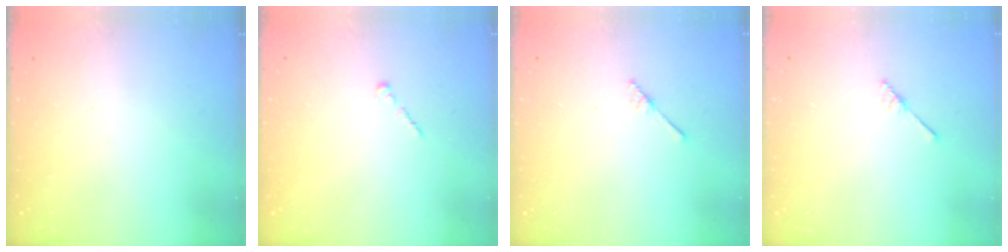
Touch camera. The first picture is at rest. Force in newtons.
{"total": 1.0, "press": 0.8, "slide": 0.5}
{"total": 2.5, "press": 2.4, "slide": 0.3}
{"total": 2.5, "press": 2.4, "slide": 0.3}